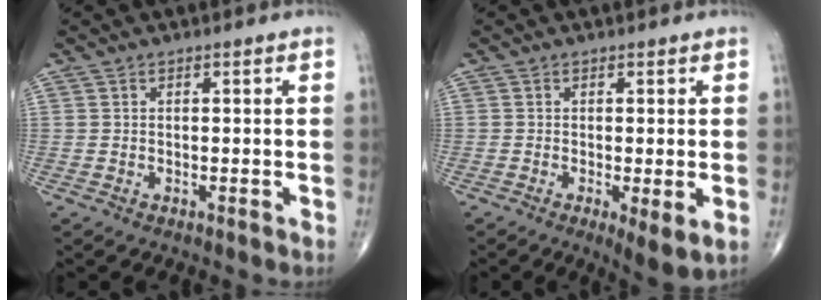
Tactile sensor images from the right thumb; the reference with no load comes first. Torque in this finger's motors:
{"motor_torque": [-0.29, 0.16, -0.14, -0.05, 0.03]}